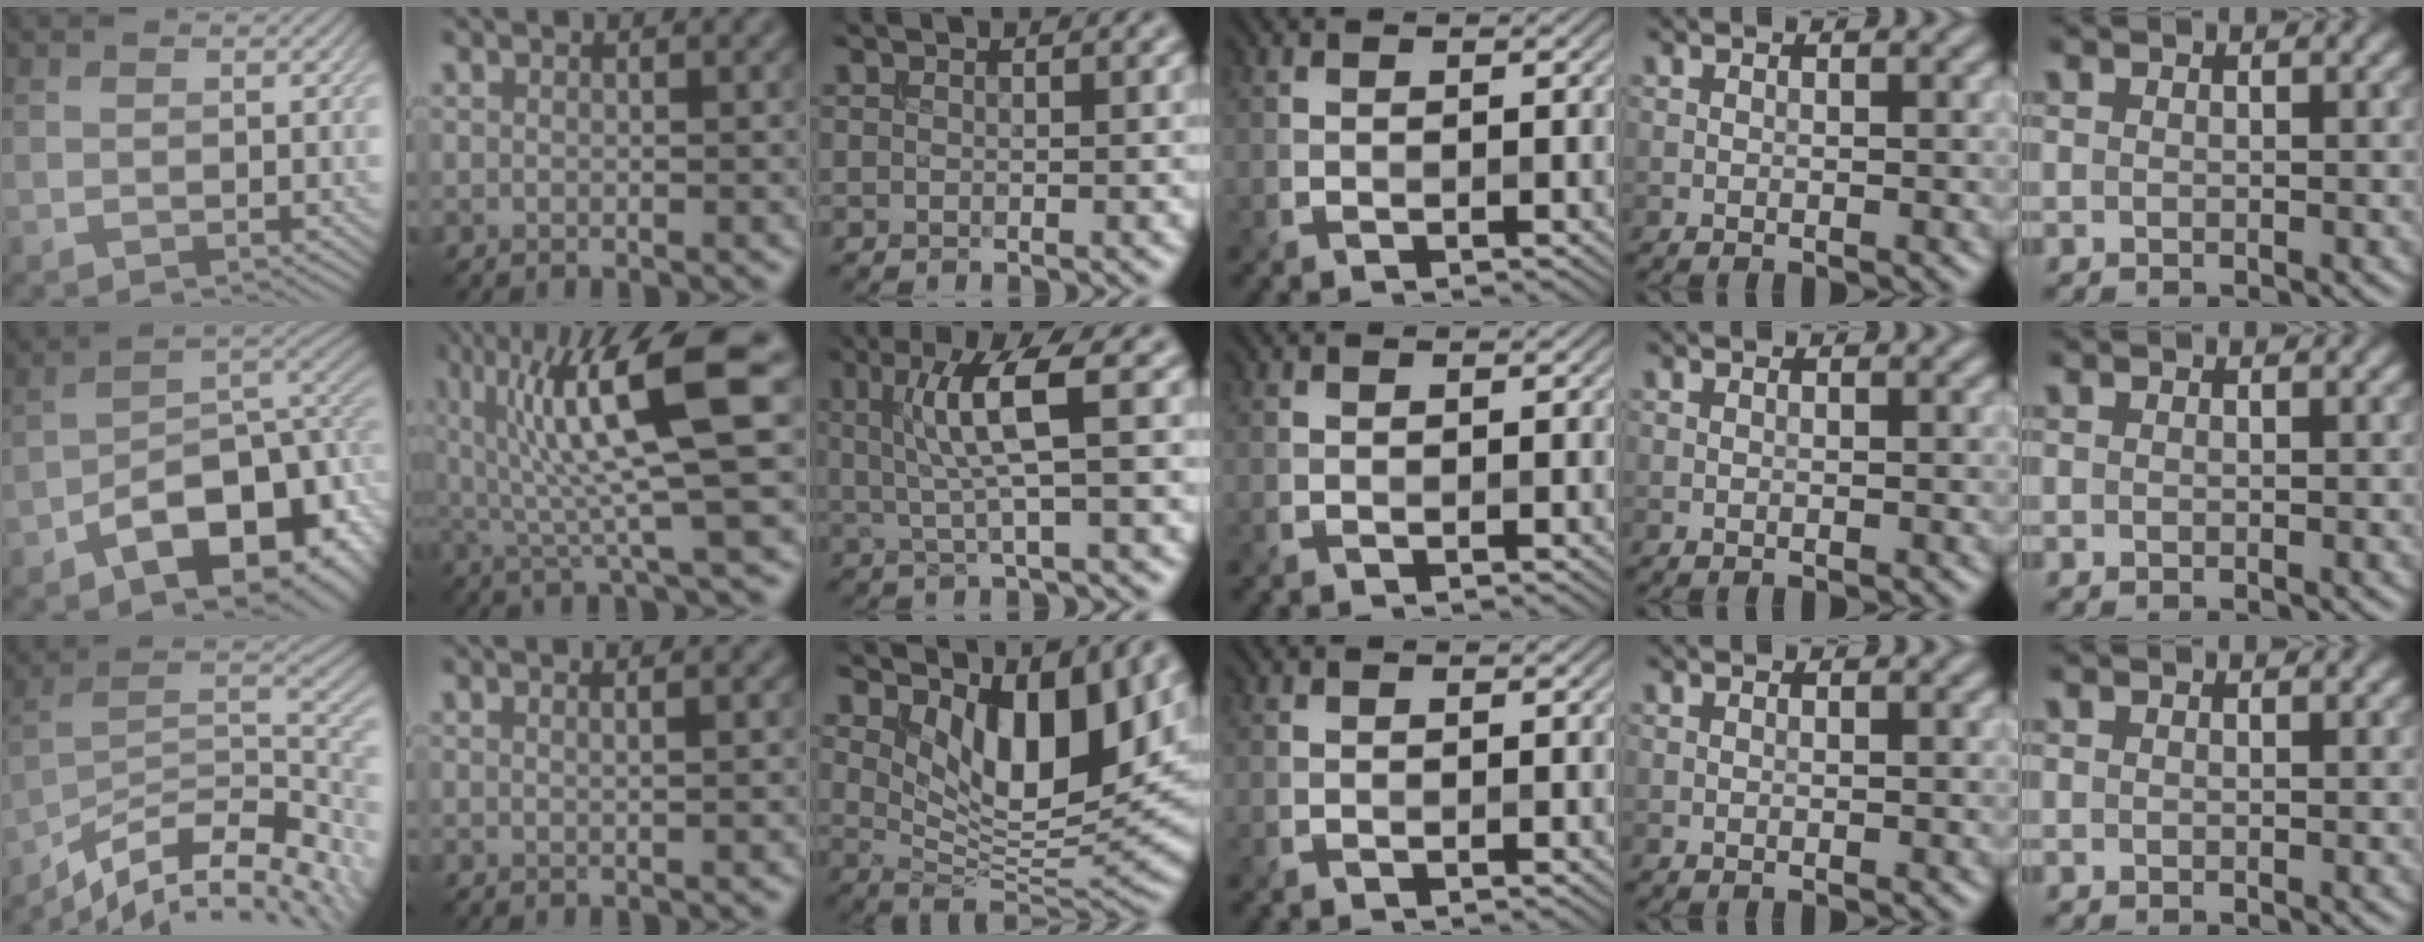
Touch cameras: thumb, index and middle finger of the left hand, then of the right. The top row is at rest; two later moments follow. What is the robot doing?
{"motion": "extract", "object": "bucket"}